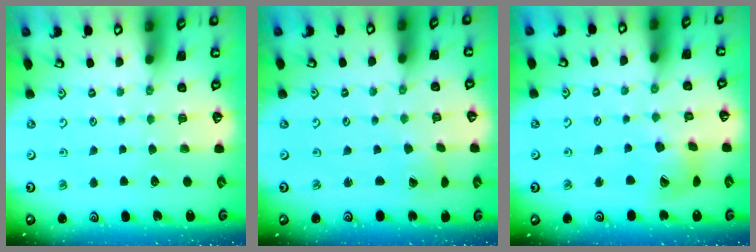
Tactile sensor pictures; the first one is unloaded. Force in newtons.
{"total": 0.9, "press": 0.8, "slide": 0.4}
{"total": 13.0, "press": 12.9, "slide": 1.5}